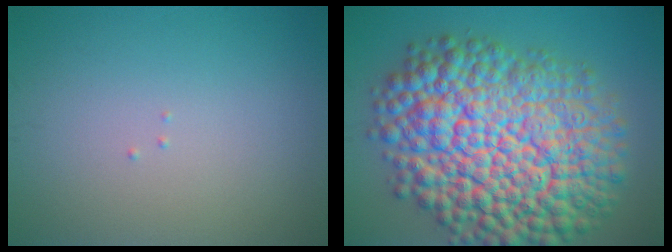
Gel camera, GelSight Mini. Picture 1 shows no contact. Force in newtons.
{"total": 17.5, "press": 17.5, "slide": 0.6}